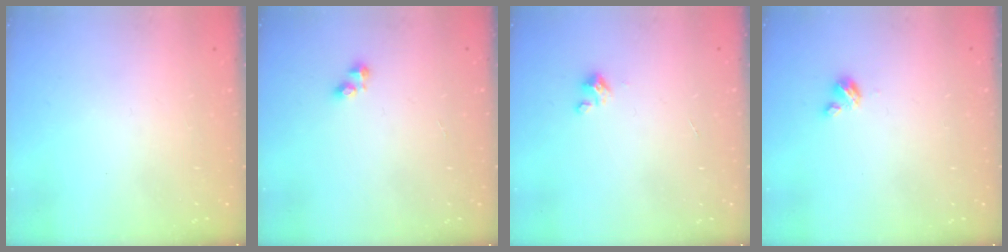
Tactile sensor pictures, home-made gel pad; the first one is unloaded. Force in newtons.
{"total": 2.6, "press": 2.6, "slide": 0.4}
{"total": 2.0, "press": 2.0, "slide": 0.2}
{"total": 2.7, "press": 2.7, "slide": 0.3}